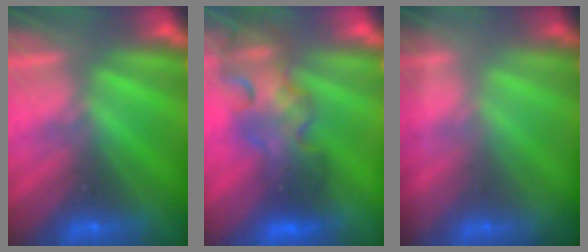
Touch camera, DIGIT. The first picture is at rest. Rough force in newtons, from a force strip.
{"total": 4.6}
{"total": 1.8}